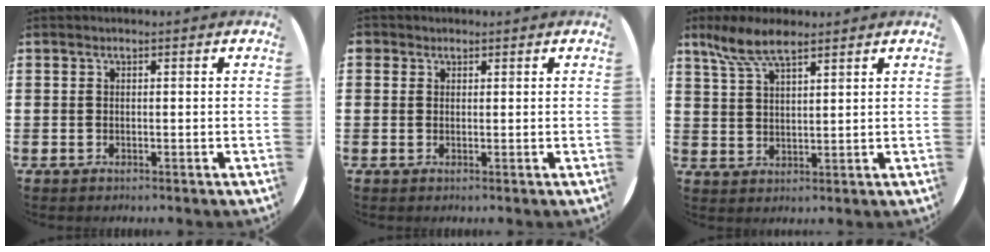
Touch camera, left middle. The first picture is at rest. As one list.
[{"total": 0.8, "force": [0.6, 0.5, -0.1], "torque": [0.001, 0.003, 0.012]}, {"total": 6.5, "force": [5.1, 1.7, 3.6], "torque": [-0.084, -0.002, 0.093]}]